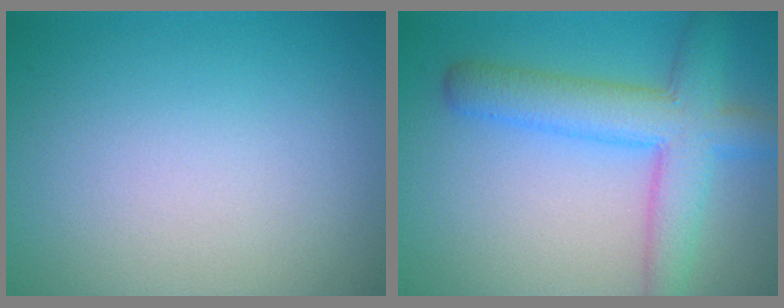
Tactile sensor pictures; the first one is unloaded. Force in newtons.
{"total": 6.1, "press": 6.1, "slide": 0.2}